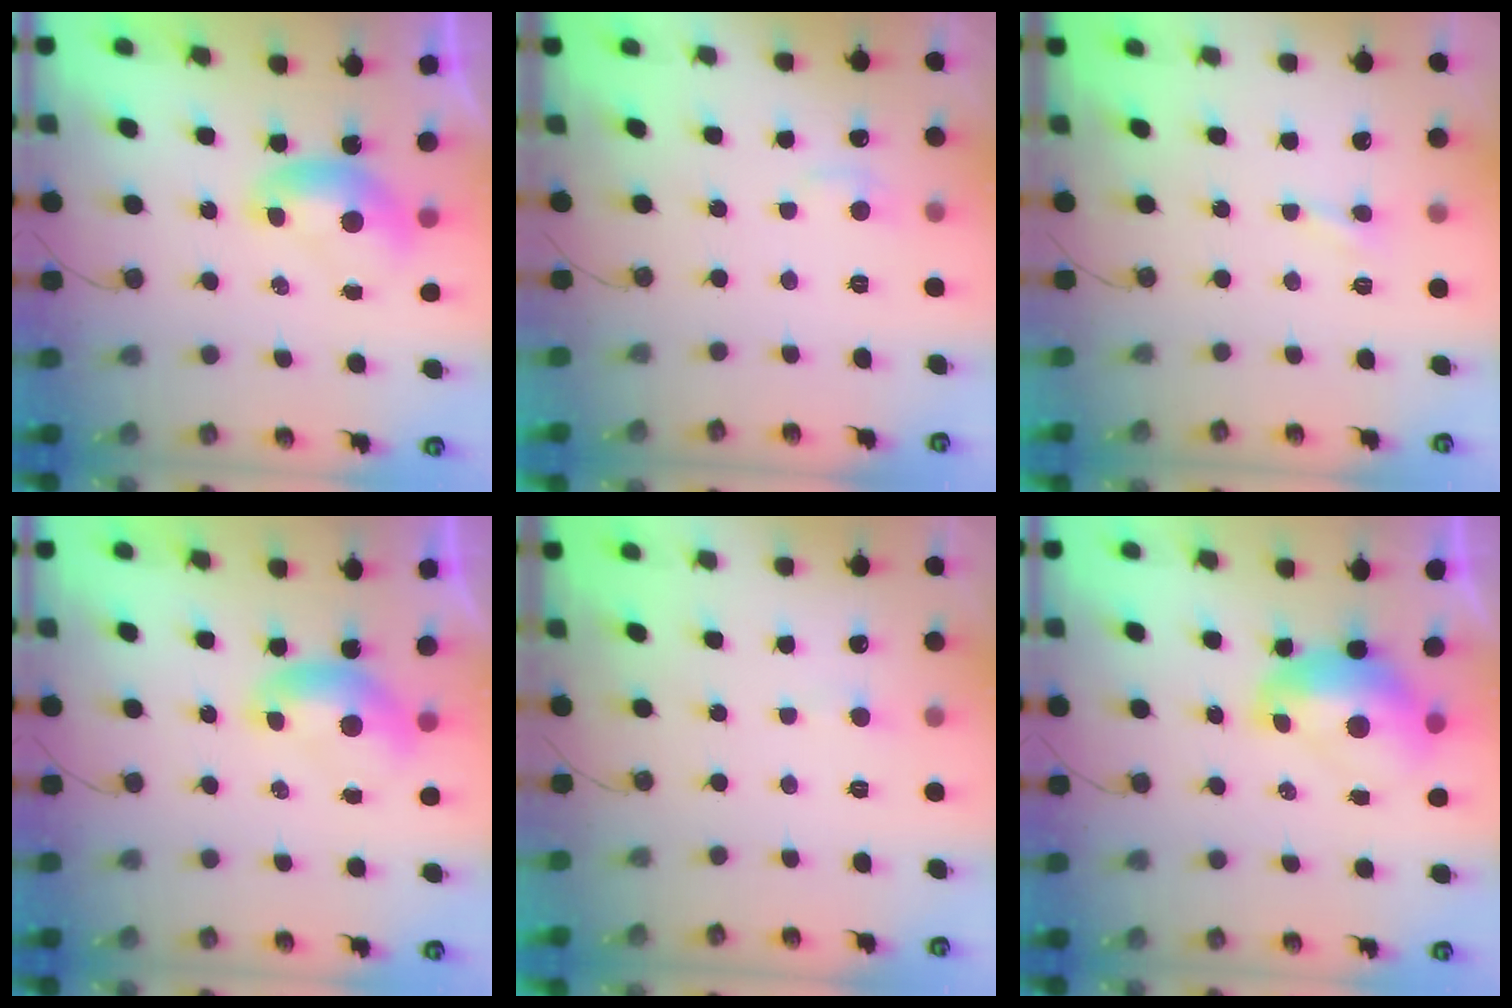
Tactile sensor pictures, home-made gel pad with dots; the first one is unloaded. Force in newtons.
{"total": 1.2, "press": 1.0, "slide": 0.7}
{"total": 0.9, "press": 0.8, "slide": 0.4}
{"total": 0.0}
{"total": 1.1, "press": 0.9, "slide": 0.5}
{"total": 2.8, "press": 2.7, "slide": 0.7}